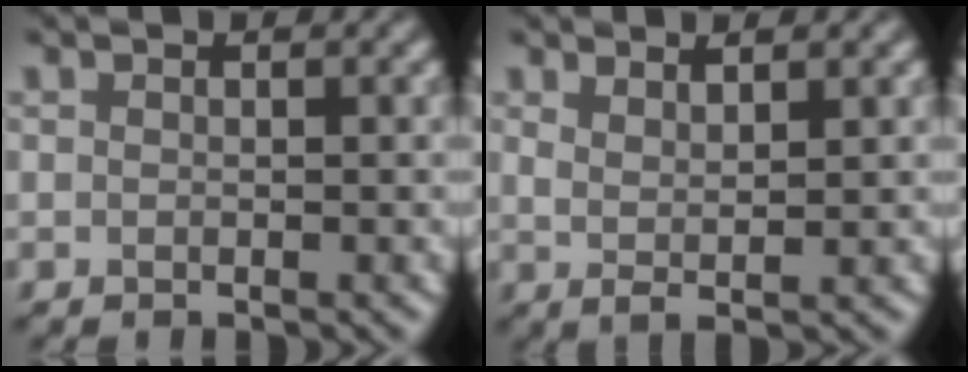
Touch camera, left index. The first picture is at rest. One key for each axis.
{"total": 2.1, "fx": 1.2, "fy": 0.4, "fz": 1.6, "tx": -0.023, "ty": -0.006, "tz": 0.018}